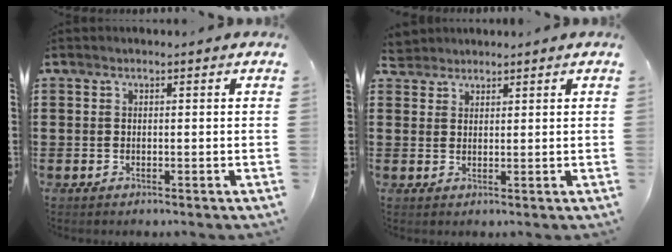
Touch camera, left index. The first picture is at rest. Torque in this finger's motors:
{"motor_torque": [-0.02, -0.02, -0.02, -0.02]}